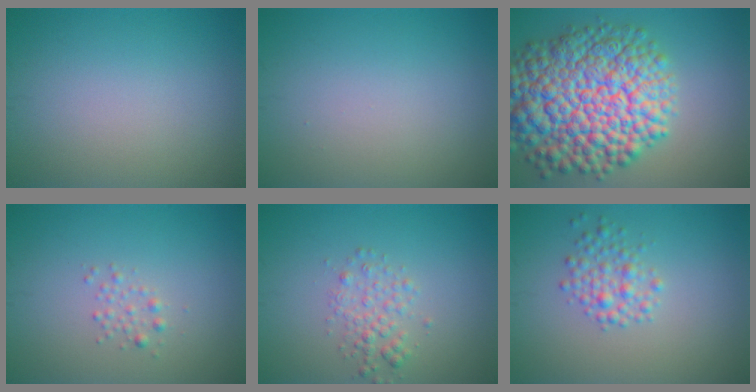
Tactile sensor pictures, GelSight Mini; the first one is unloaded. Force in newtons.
{"total": 0.0}
{"total": 14.4, "press": 14.3, "slide": 0.5}
{"total": 1.1, "press": 1.1, "slide": 0.0}
{"total": 2.1, "press": 2.1, "slide": 0.1}
{"total": 2.4, "press": 2.4, "slide": 0.1}